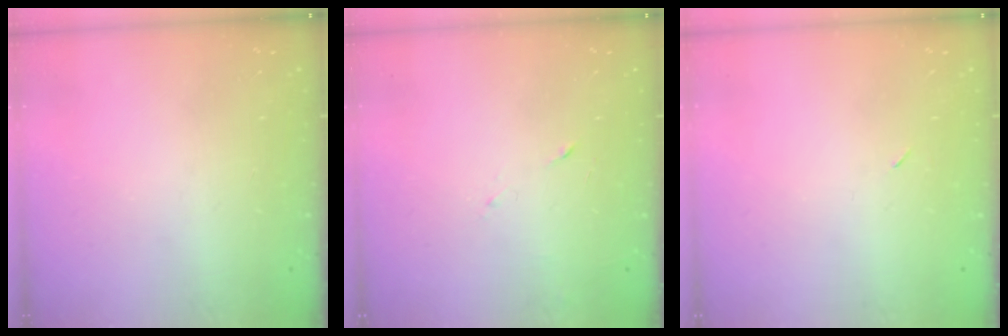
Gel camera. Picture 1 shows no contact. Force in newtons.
{"total": 3.8, "press": 3.7, "slide": 0.9}
{"total": 2.3, "press": 2.0, "slide": 1.2}